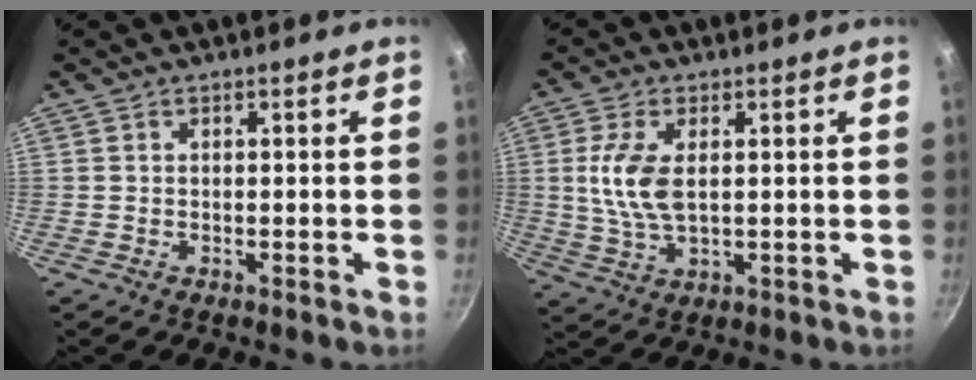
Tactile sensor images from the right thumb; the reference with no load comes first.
{"total": 8.6, "force": [1.2, 4.2, 7.4], "torque": [-0.152, -0.002, 0.024]}